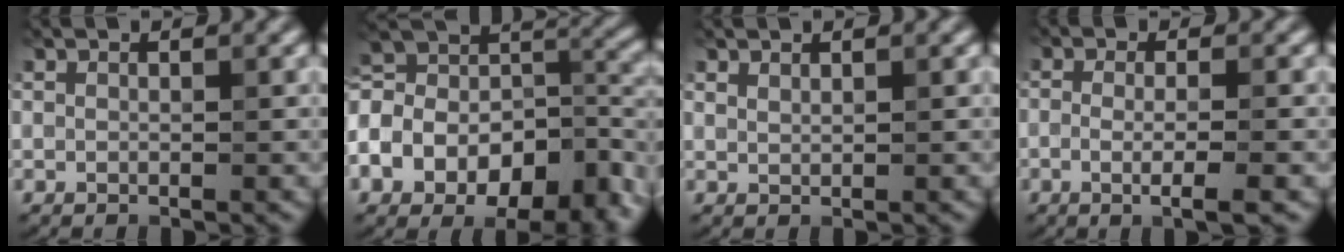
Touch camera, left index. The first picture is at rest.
{"total": 15.3, "force": [-6.1, 9.4, 10.5], "torque": [-0.204, 0.003, -0.096]}
{"total": 0.7, "force": [0.7, 0.2, 0.2], "torque": [-0.003, -0.001, 0.015]}
{"total": 3.4, "force": [-0.8, 0.8, 3.2], "torque": [-0.051, -0.007, -0.016]}